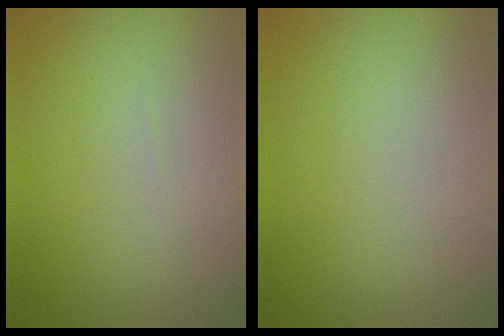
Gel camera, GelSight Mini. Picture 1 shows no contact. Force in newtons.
{"total": 0.0}